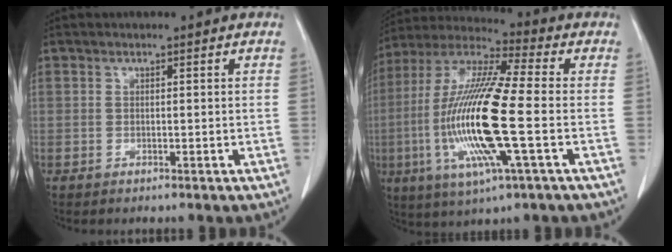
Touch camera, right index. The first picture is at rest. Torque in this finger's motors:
{"motor_torque": [2.14, 0.00, 1.03, 0.21]}